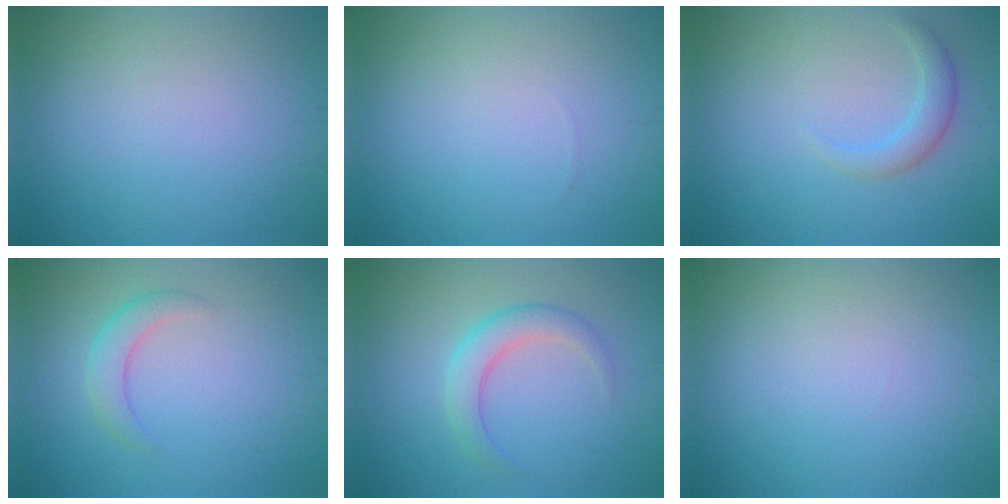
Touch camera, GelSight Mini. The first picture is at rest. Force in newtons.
{"total": 0.0}
{"total": 2.0, "press": 2.0, "slide": 0.2}
{"total": 2.4, "press": 2.4, "slide": 0.2}
{"total": 3.1, "press": 3.1, "slide": 0.1}
{"total": 0.0}